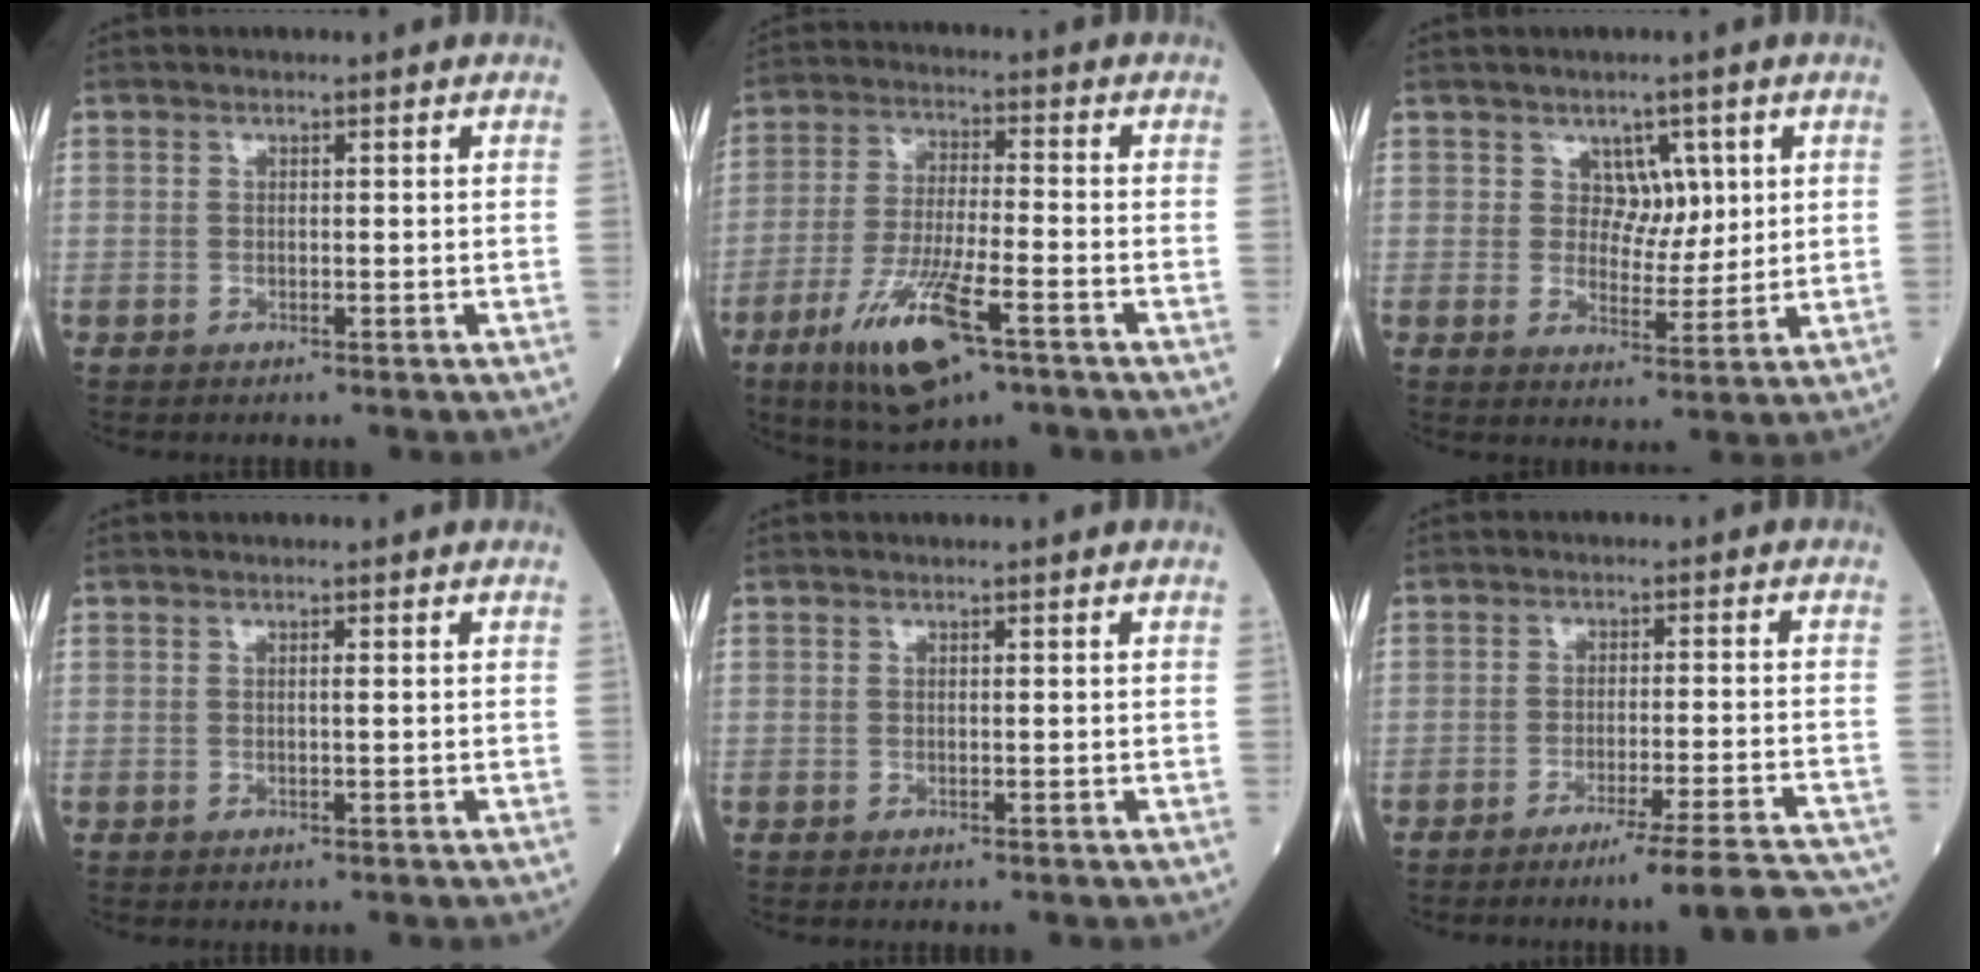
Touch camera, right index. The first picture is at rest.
{"total": 12.7, "force": [-6.6, 2.4, 10.5], "torque": [-0.210, -0.024, -0.115]}
{"total": 4.3, "force": [1.8, 3.1, 2.4], "torque": [-0.026, 0.001, 0.030]}
{"total": 1.0, "force": [0.1, -0.3, 0.9], "torque": [-0.016, 0.000, 0.001]}
{"total": 0.0}
{"total": 14.5, "force": [-13.3, -0.9, 5.6], "torque": [-0.027, 0.004, -0.173]}